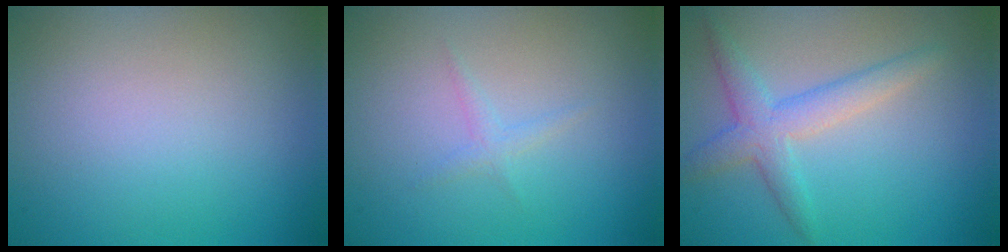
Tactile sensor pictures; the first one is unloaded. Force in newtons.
{"total": 0.9, "press": 0.9, "slide": 0.1}
{"total": 3.3, "press": 3.3, "slide": 0.1}